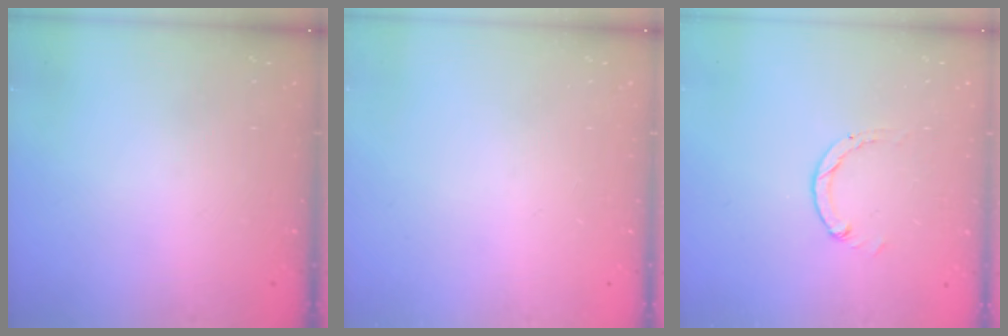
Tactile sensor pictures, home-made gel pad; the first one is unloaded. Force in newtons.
{"total": 0.0}
{"total": 1.3, "press": 1.2, "slide": 0.2}